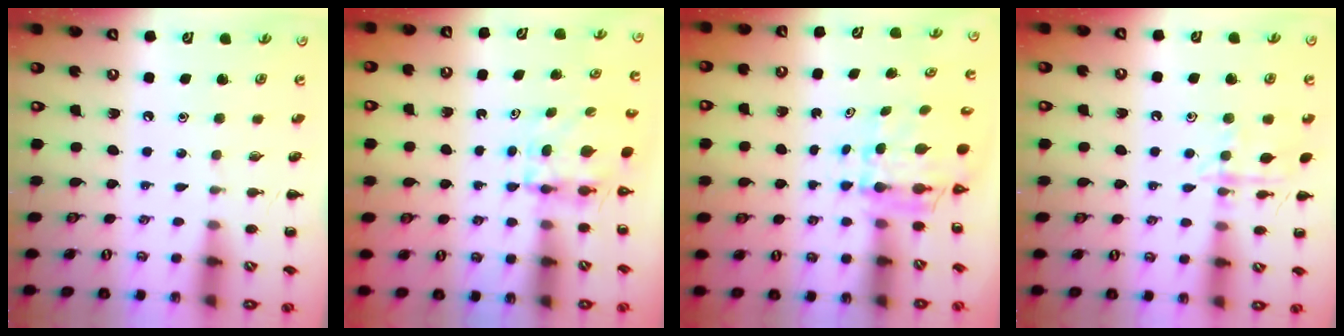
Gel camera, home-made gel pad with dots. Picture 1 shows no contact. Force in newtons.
{"total": 3.9, "press": 3.9, "slide": 0.3}
{"total": 5.5, "press": 5.3, "slide": 1.4}
{"total": 10.6, "press": 10.6, "slide": 0.7}